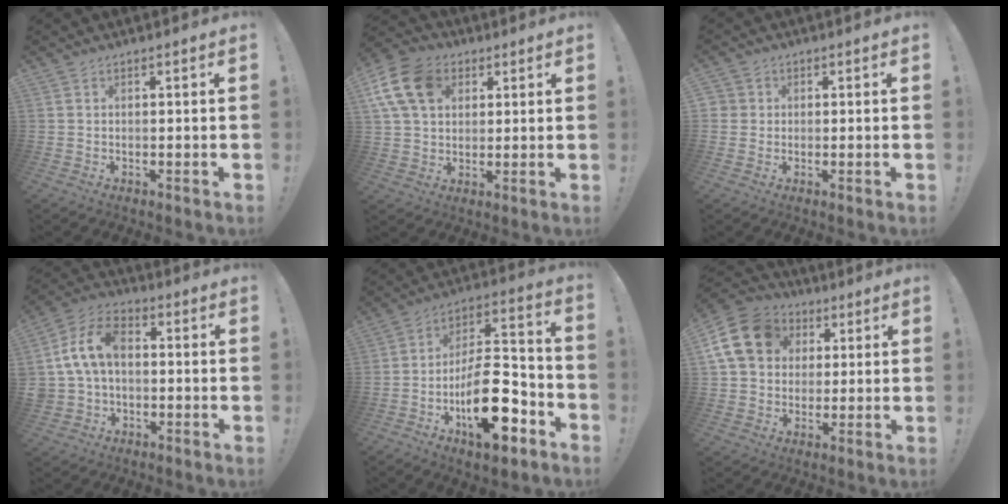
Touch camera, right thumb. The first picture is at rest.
{"total": 14.5, "force": [5.1, 10.8, 8.2], "torque": [-0.151, -0.009, 0.104]}
{"total": 2.1, "force": [0.0, 2.0, 0.5], "torque": [-0.010, 0.005, 0.002]}
{"total": 13.1, "force": [1.6, 9.5, 8.9], "torque": [-0.158, 0.014, 0.034]}
{"total": 21.3, "force": [-8.4, 9.5, 17.1], "torque": [-0.279, 0.055, -0.127]}
{"total": 16.5, "force": [4.7, 13.3, 8.6], "torque": [-0.141, -0.007, 0.092]}